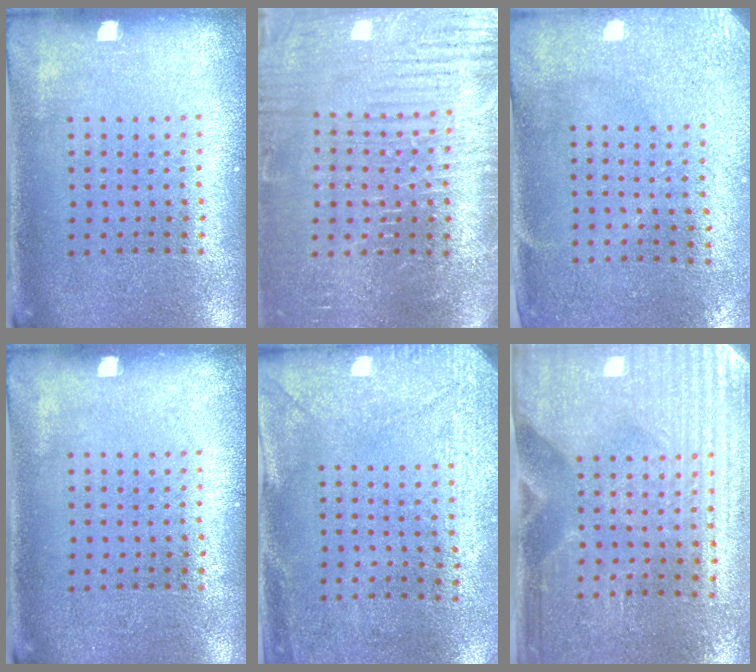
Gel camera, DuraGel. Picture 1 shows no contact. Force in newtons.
{"total": 4.3, "press": 4.0, "slide": 1.6}
{"total": 3.0, "press": 2.4, "slide": 1.8}
{"total": 0.0}
{"total": 2.9, "press": 2.3, "slide": 1.8}
{"total": 3.1, "press": 2.8, "slide": 1.4}